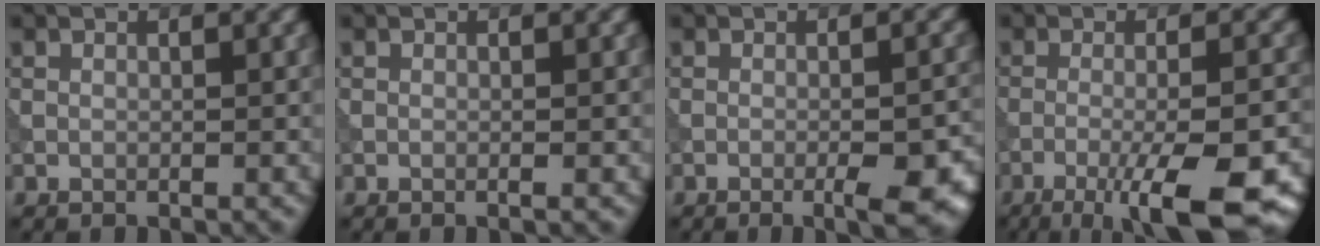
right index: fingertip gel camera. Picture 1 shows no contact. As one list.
[{"total": 0.6, "force": [-0.2, 0.1, 0.6], "torque": [-0.008, -0.001, -0.004]}, {"total": 6.2, "force": [-2.4, 1.8, 5.4], "torque": [-0.073, -0.002, -0.025]}, {"total": 11.3, "force": [-5.8, 2.9, 9.3], "torque": [-0.138, -0.008, -0.082]}]